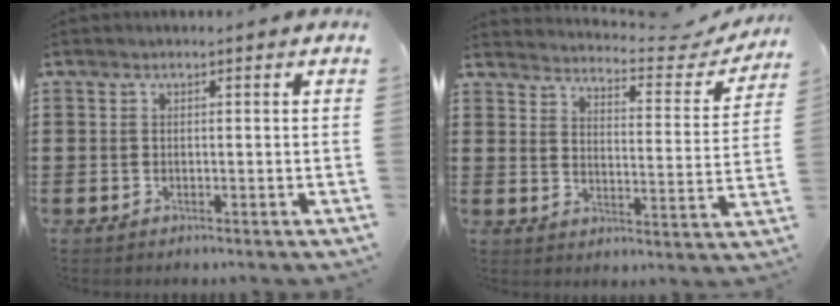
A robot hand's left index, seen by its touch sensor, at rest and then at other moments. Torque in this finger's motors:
{"motor_torque": [-0.69, 0.63, -0.27, -0.08]}